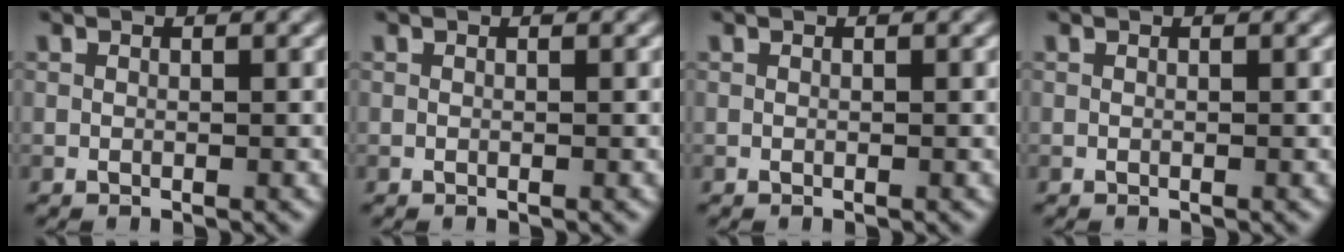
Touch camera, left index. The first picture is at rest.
{"total": 0.0}
{"total": 0.0}
{"total": 0.0}